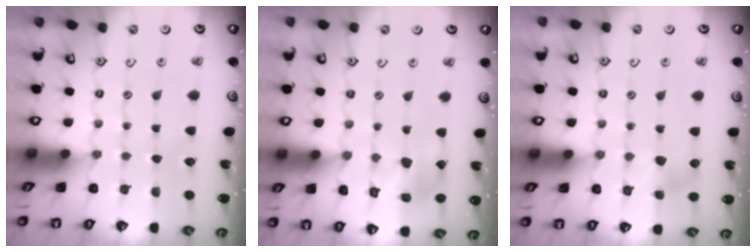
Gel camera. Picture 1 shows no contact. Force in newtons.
{"total": 11.0, "press": 10.8, "slide": 1.6}
{"total": 5.1, "press": 5.1, "slide": 0.5}